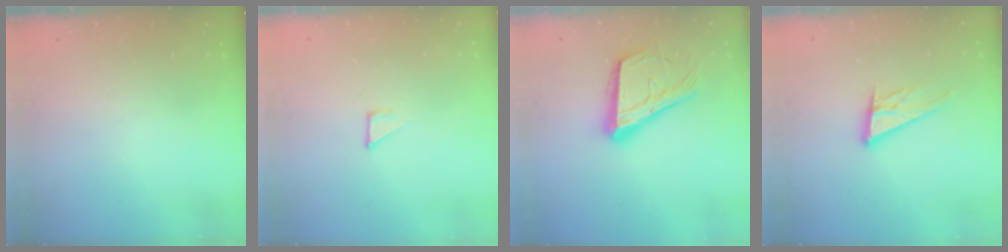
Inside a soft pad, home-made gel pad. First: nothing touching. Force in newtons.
{"total": 2.7, "press": 2.7, "slide": 0.3}
{"total": 19.0, "press": 18.8, "slide": 3.0}
{"total": 13.0, "press": 12.7, "slide": 2.8}